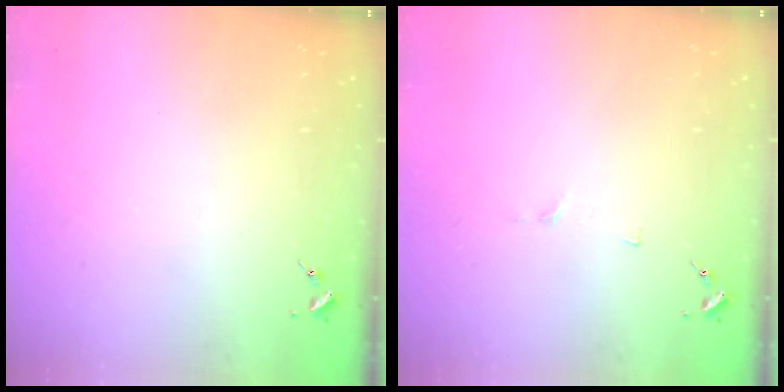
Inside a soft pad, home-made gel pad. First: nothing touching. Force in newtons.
{"total": 3.6, "press": 3.6, "slide": 0.4}